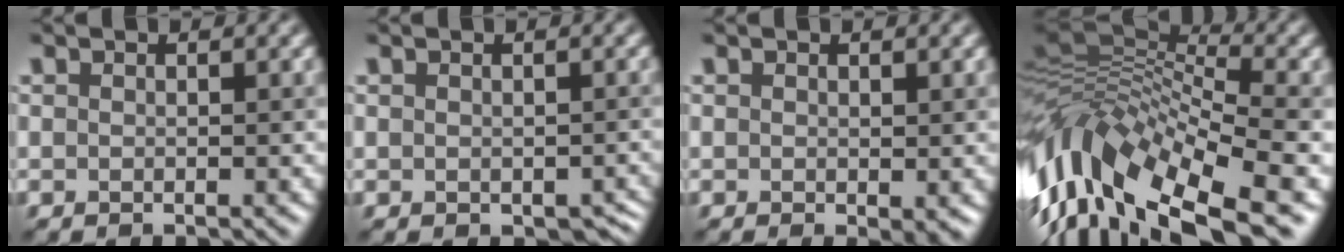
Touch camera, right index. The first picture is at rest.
{"total": 2.2, "force": [-1.1, 1.3, 1.4], "torque": [-0.014, -0.012, 0.005]}
{"total": 1.2, "force": [-0.2, 0.0, 1.2], "torque": [-0.013, -0.001, 0.008]}
{"total": 13.1, "force": [-4.7, 5.6, 10.8], "torque": [-0.219, 0.024, -0.085]}